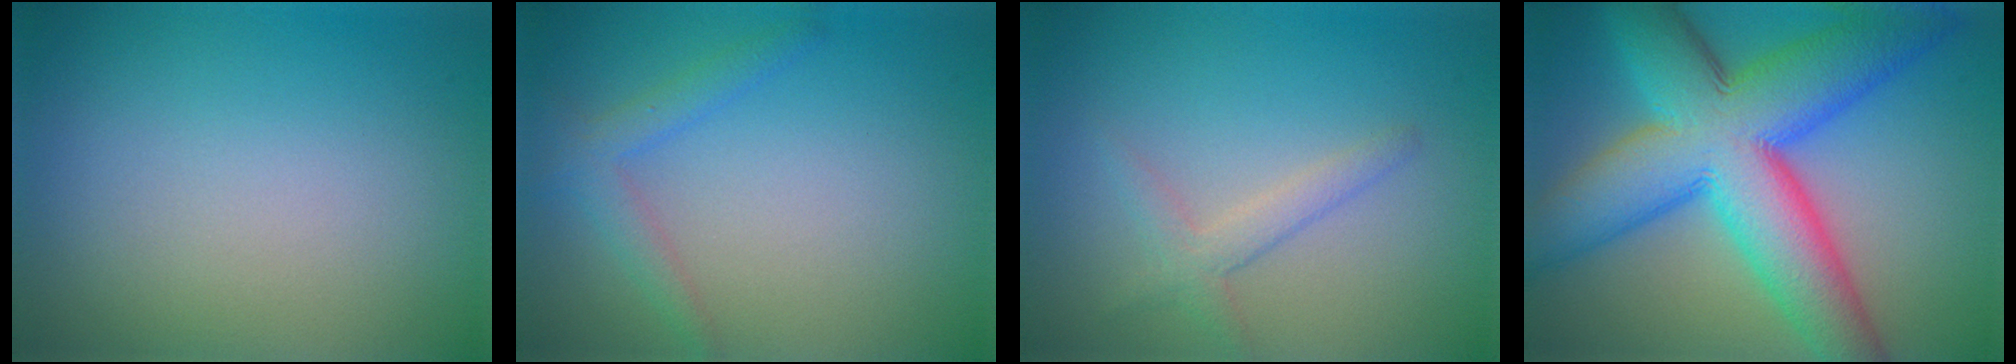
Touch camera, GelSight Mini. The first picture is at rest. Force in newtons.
{"total": 2.2, "press": 2.2, "slide": 0.0}
{"total": 2.0, "press": 2.0, "slide": 0.1}
{"total": 14.5, "press": 14.5, "slide": 0.3}